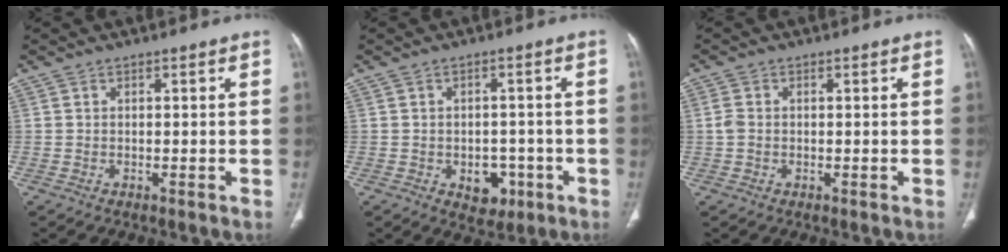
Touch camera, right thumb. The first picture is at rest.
{"total": 4.2, "force": [-1.6, 3.0, 2.5], "torque": [-0.014, 0.006, -0.015]}
{"total": 1.9, "force": [-0.1, 1.5, 1.2], "torque": [-0.033, 0.003, -0.003]}